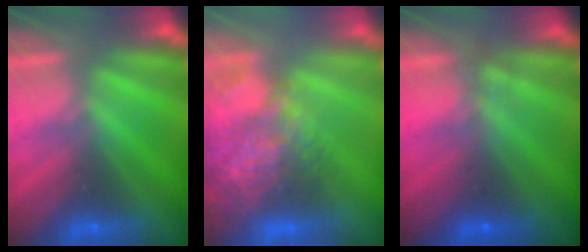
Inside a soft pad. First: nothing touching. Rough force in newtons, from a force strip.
{"total": 11.1}
{"total": 1.2}